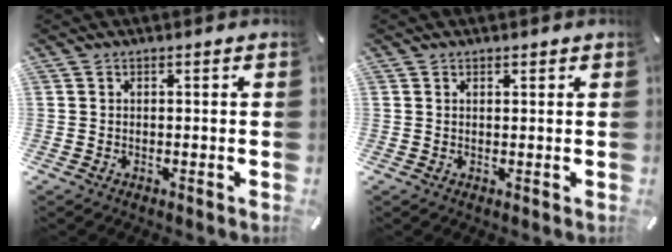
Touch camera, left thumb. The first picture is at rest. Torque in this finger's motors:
{"motor_torque": [-0.28, -0.29, -0.10, -0.01, -0.02]}